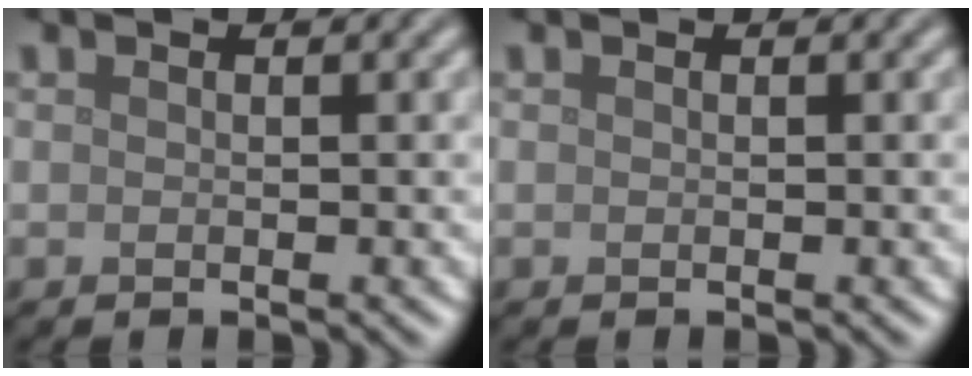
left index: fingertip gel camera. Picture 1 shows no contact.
{"total": 0.0}